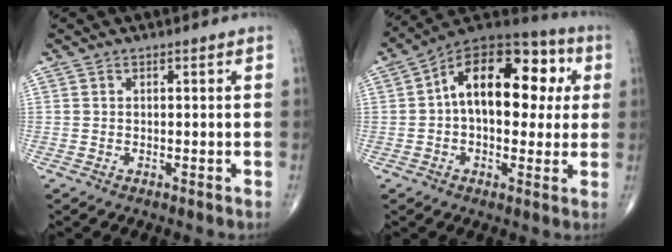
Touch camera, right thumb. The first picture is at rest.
{"total": 19.8, "force": [3.1, 11.3, 16.0], "torque": [-0.204, 0.037, 0.035]}